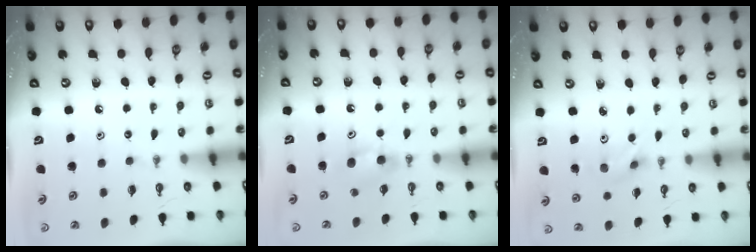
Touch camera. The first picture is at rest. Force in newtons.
{"total": 3.9, "press": 3.8, "slide": 0.6}
{"total": 2.9, "press": 2.8, "slide": 0.6}